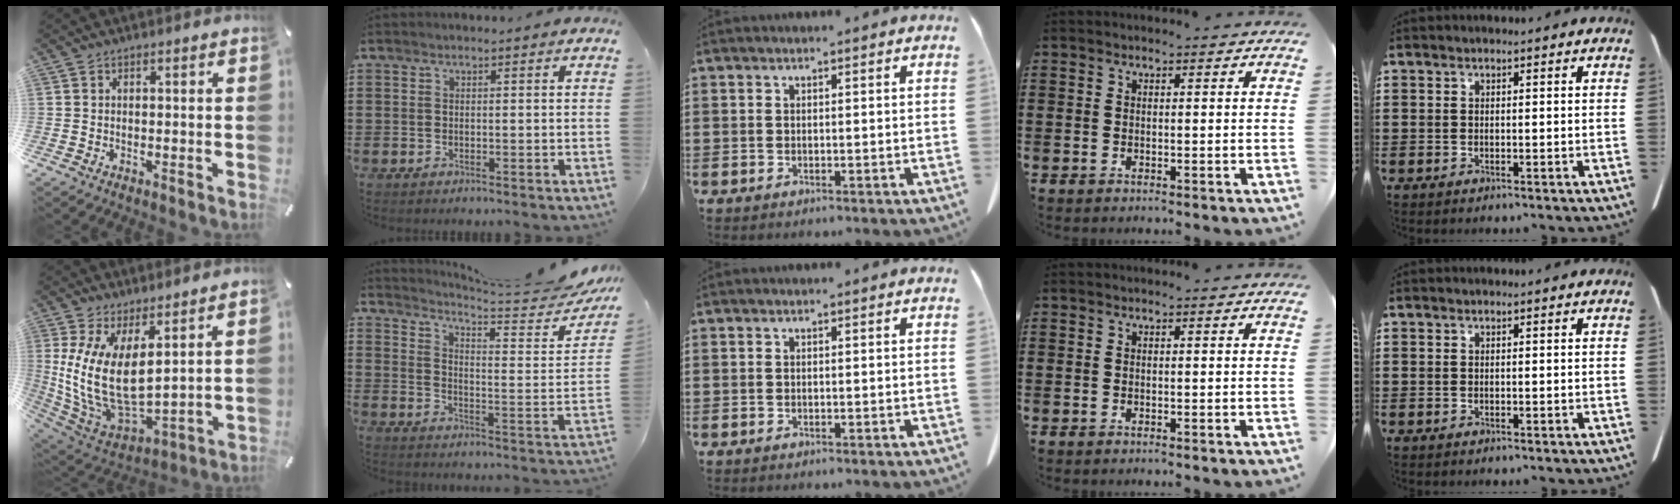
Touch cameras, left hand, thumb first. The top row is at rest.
{"thumb": {"total": 15.4, "force": [4.0, 8.0, 12.5], "torque": [-0.285, -0.048, 0.080]}, "index": {"total": 4.2, "force": [3.7, 0.0, 2.0], "torque": [-0.053, -0.040, 0.055]}}